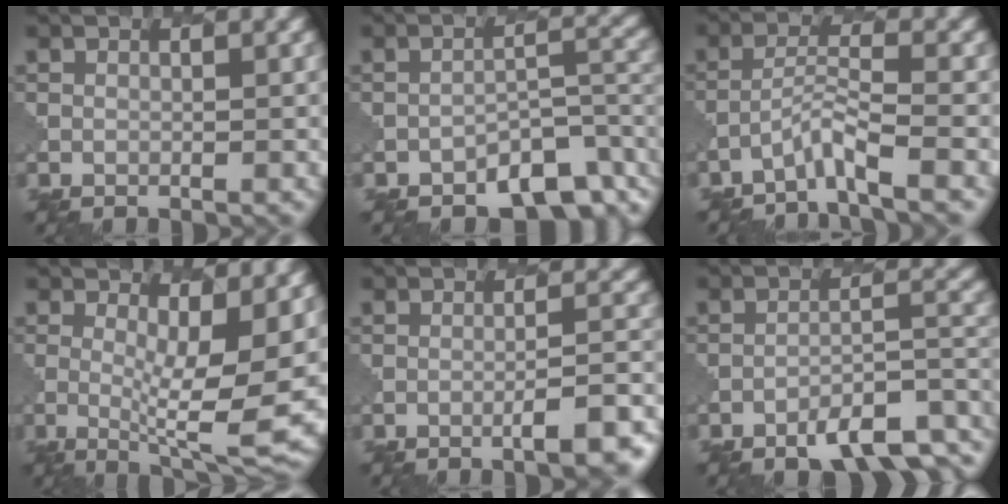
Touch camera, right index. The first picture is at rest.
{"total": 5.0, "force": [-3.2, 2.2, 3.0], "torque": [-0.038, 0.005, -0.052]}
{"total": 2.7, "force": [-2.1, -0.1, 1.8], "torque": [-0.038, 0.009, -0.053]}
{"total": 8.7, "force": [0.6, 2.3, 8.3], "torque": [-0.131, -0.017, 0.013]}
{"total": 5.3, "force": [-3.0, 1.2, 4.2], "torque": [-0.048, 0.010, -0.045]}
{"total": 6.6, "force": [-4.4, 2.0, 4.5], "torque": [-0.071, 0.001, -0.067]}